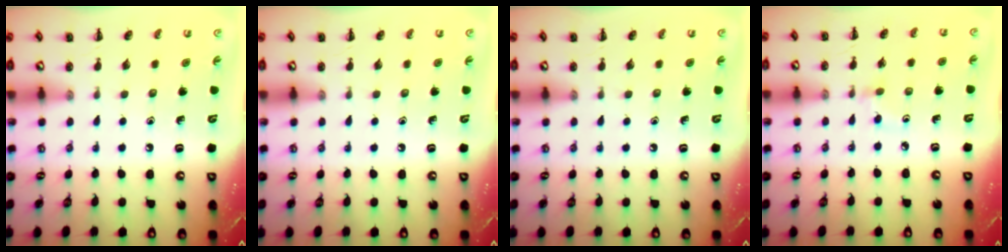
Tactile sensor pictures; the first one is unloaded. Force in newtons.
{"total": 0.0}
{"total": 0.0}
{"total": 2.3, "press": 2.1, "slide": 0.9}